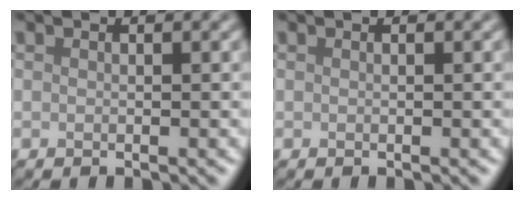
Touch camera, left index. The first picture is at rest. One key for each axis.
{"total": 0.0}